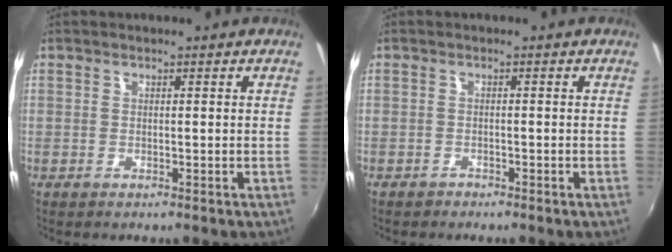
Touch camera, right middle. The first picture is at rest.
{"total": 1.2, "force": [-1.0, 0.6, 0.0], "torque": [-0.004, 0.001, -0.017]}